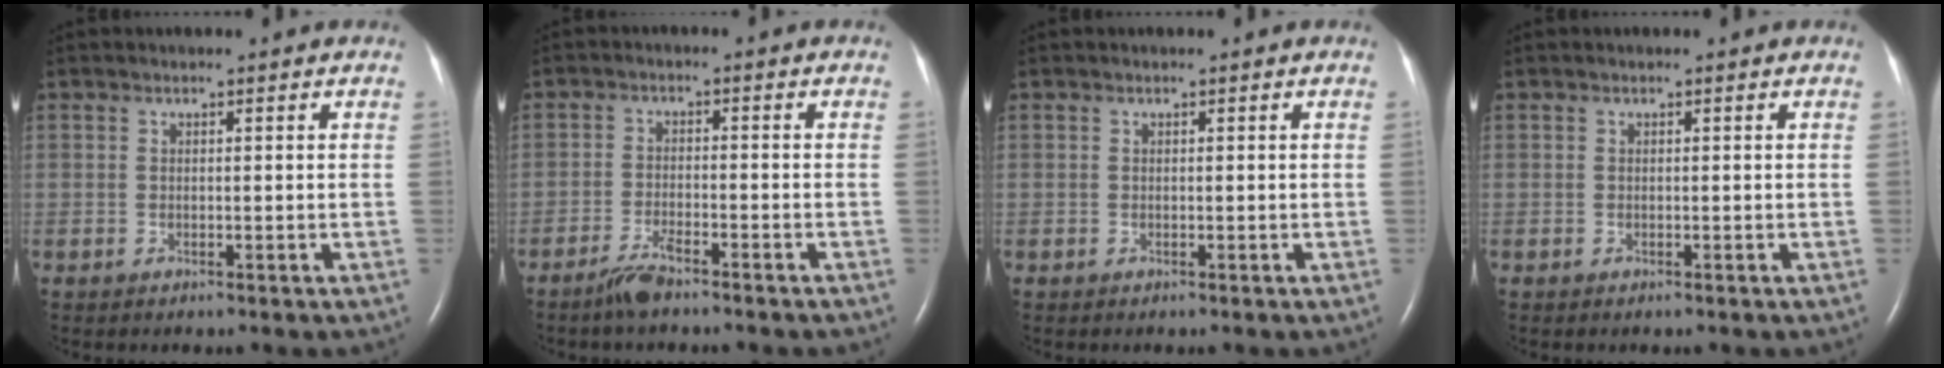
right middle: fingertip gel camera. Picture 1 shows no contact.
{"total": 3.8, "force": [-3.1, 0.4, 2.1], "torque": [-0.050, -0.004, -0.058]}
{"total": 0.0}
{"total": 0.0}